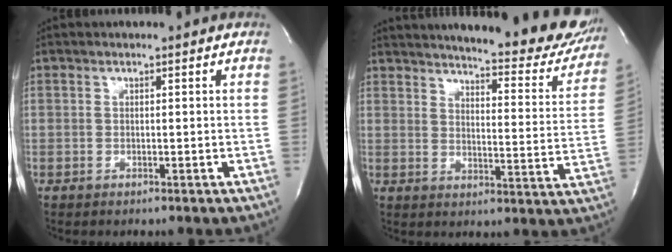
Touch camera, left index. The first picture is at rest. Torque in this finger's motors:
{"motor_torque": [0.28, -0.42, 0.69, 0.06]}